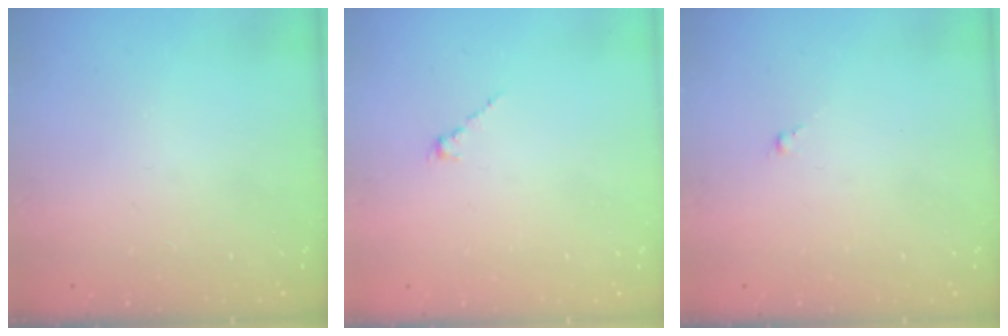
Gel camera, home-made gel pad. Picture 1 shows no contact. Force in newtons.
{"total": 0.0}
{"total": 0.5, "press": 0.4, "slide": 0.4}